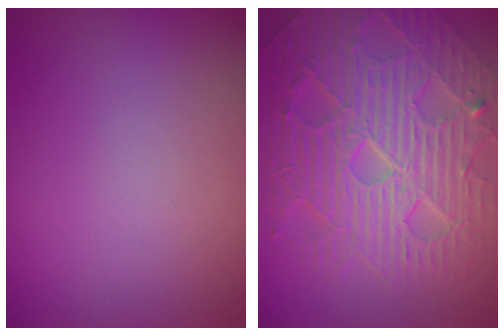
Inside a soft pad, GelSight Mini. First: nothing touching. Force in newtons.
{"total": 10.8, "press": 7.0, "slide": 8.2}